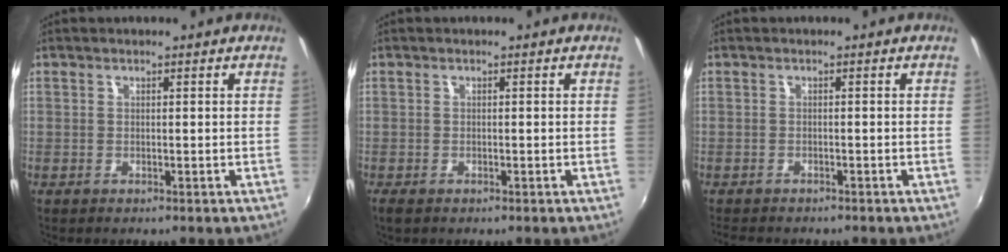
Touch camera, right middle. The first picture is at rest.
{"total": 1.6, "force": [-1.1, 0.8, 0.9], "torque": [-0.020, -0.008, -0.020]}
{"total": 4.4, "force": [-3.9, 1.4, 1.6], "torque": [-0.041, -0.017, -0.060]}